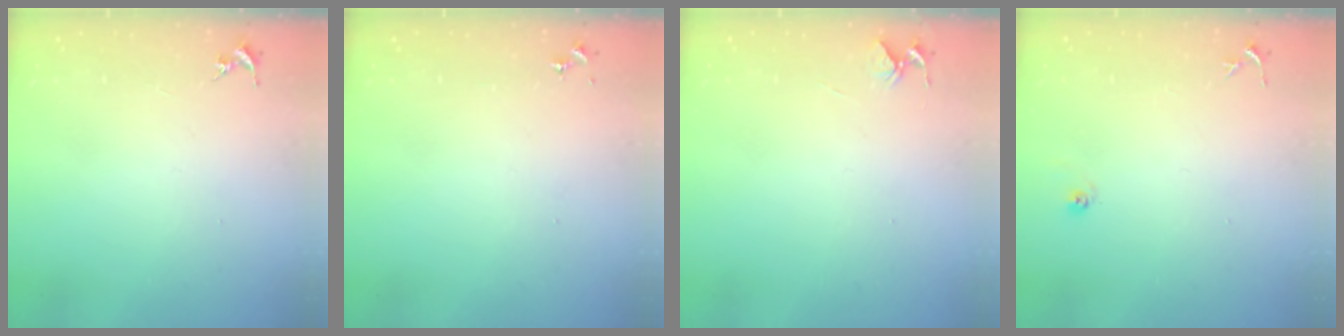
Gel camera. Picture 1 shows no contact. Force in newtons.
{"total": 0.0}
{"total": 3.9, "press": 3.9, "slide": 0.3}
{"total": 3.4, "press": 3.4, "slide": 0.3}